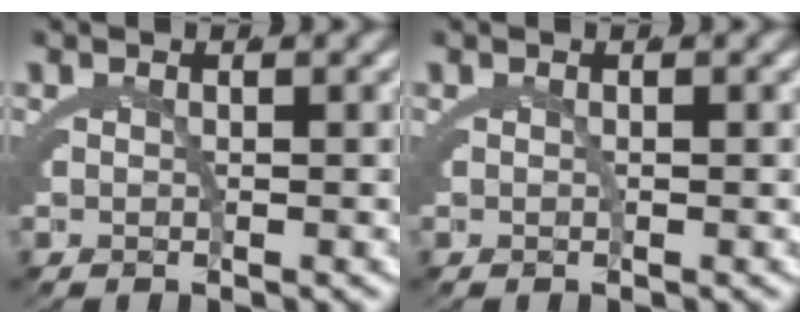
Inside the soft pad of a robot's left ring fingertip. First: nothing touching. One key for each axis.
{"total": 0.0}